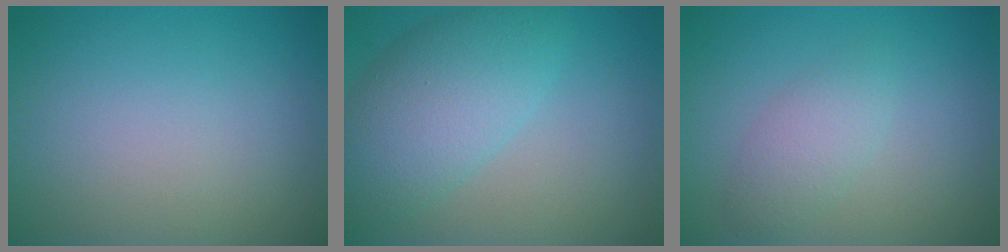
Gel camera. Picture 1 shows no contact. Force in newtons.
{"total": 6.5, "press": 6.5, "slide": 0.2}
{"total": 2.3, "press": 2.3, "slide": 0.1}